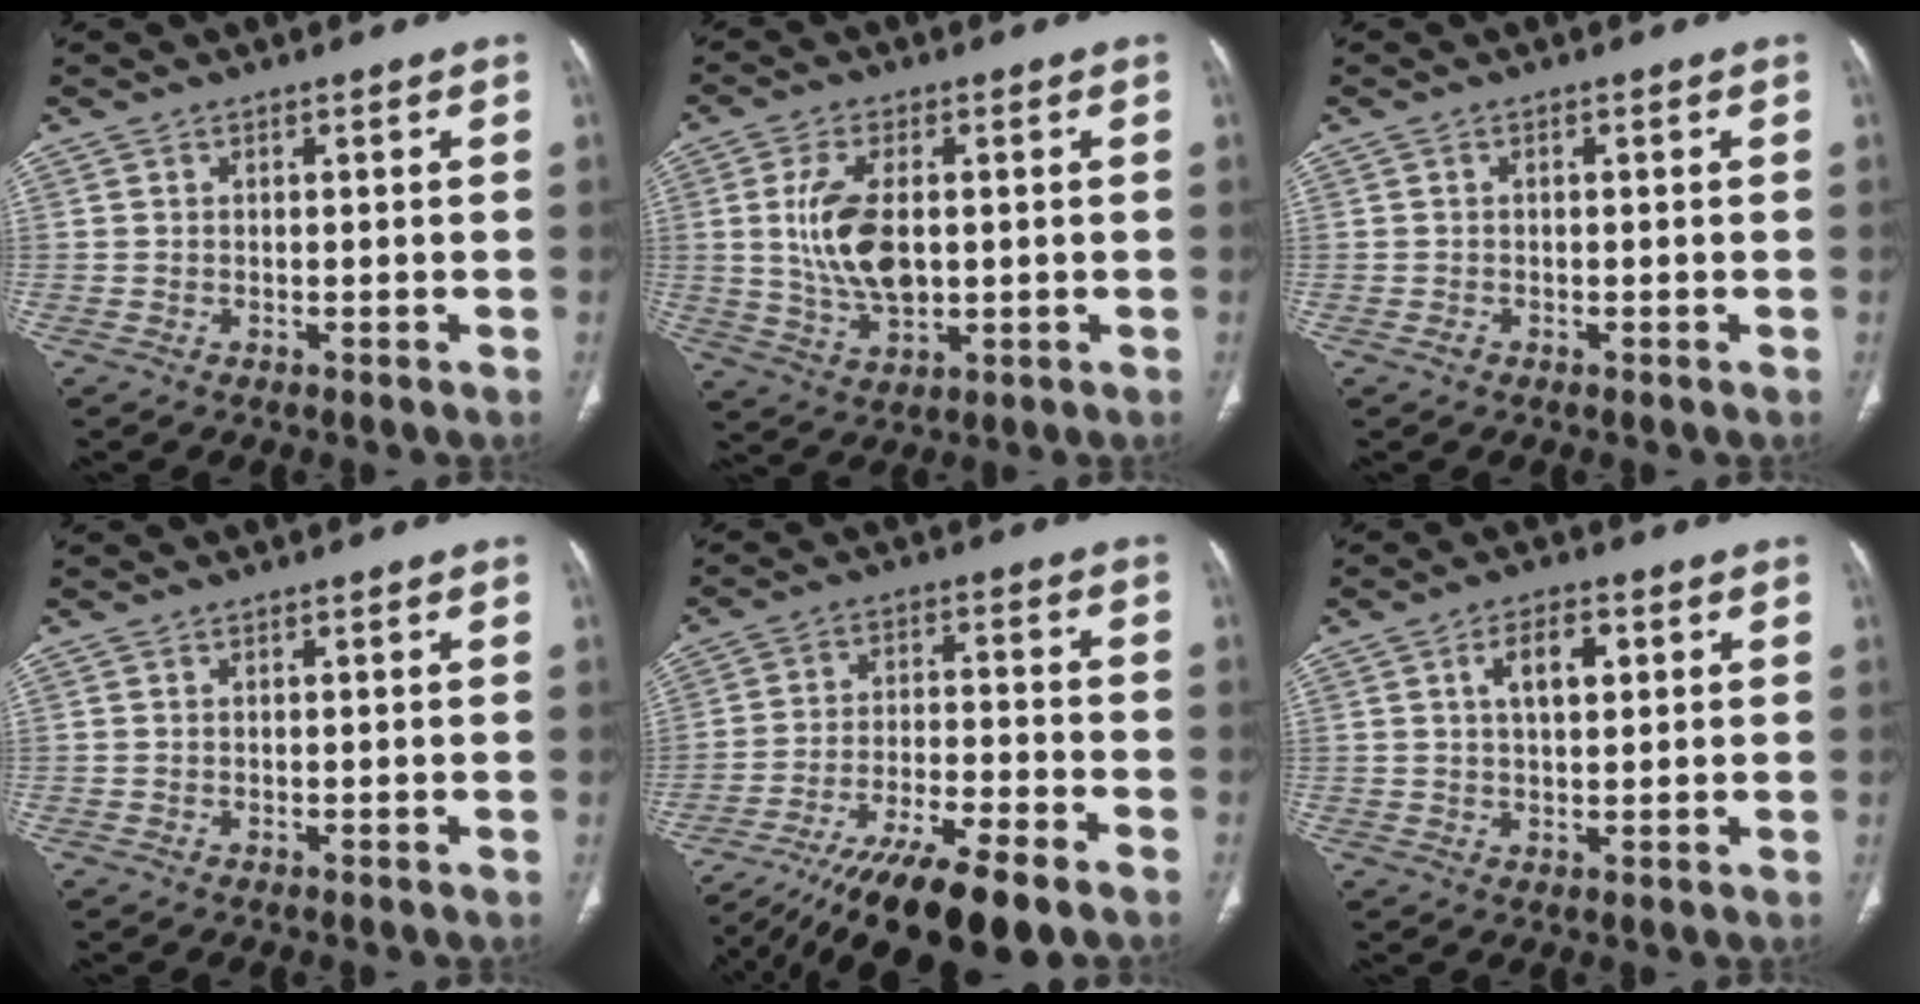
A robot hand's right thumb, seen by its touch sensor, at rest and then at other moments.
{"total": 10.7, "force": [0.9, 5.8, 9.0], "torque": [-0.177, -0.008, 0.026]}
{"total": 0.8, "force": [-0.4, 0.6, 0.4], "torque": [-0.006, 0.002, -0.007]}
{"total": 0.0}
{"total": 18.1, "force": [-13.9, 3.1, 11.2], "torque": [-0.205, 0.036, -0.240]}
{"total": 6.3, "force": [1.9, 3.2, 5.0], "torque": [-0.077, 0.003, 0.032]}